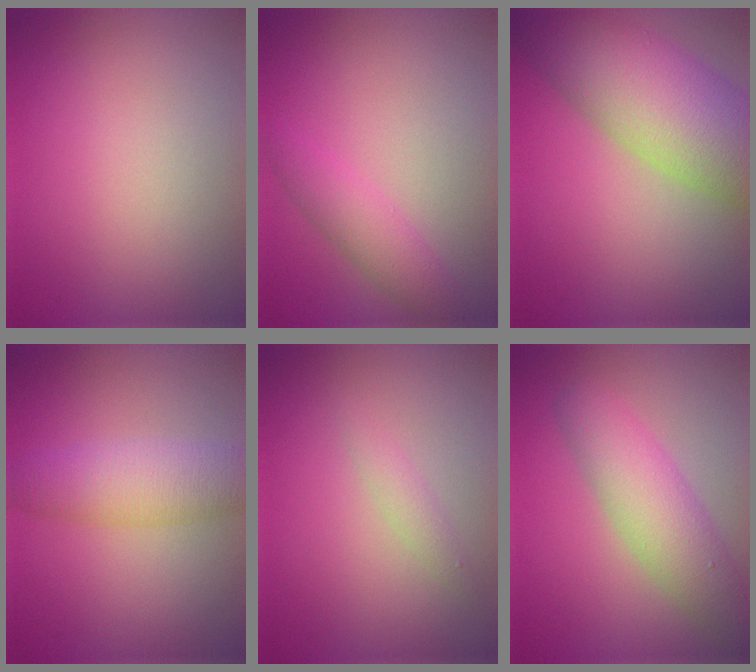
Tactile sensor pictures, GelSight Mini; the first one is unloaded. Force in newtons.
{"total": 2.7, "press": 2.7, "slide": 0.1}
{"total": 11.4, "press": 11.3, "slide": 0.5}
{"total": 4.7, "press": 4.7, "slide": 0.1}
{"total": 1.1, "press": 1.1, "slide": 0.0}
{"total": 5.3, "press": 5.3, "slide": 0.1}